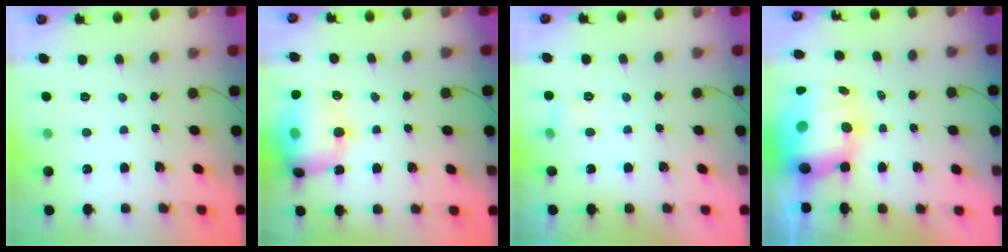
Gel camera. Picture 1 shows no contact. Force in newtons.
{"total": 15.6, "press": 15.2, "slide": 3.4}
{"total": 3.4, "press": 3.2, "slide": 1.1}
{"total": 14.4, "press": 14.0, "slide": 3.5}